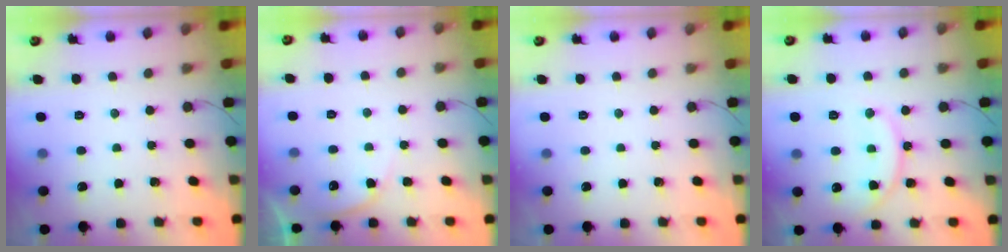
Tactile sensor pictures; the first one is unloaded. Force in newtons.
{"total": 3.6, "press": 3.5, "slide": 0.5}
{"total": 0.0}
{"total": 13.5, "press": 13.4, "slide": 1.1}